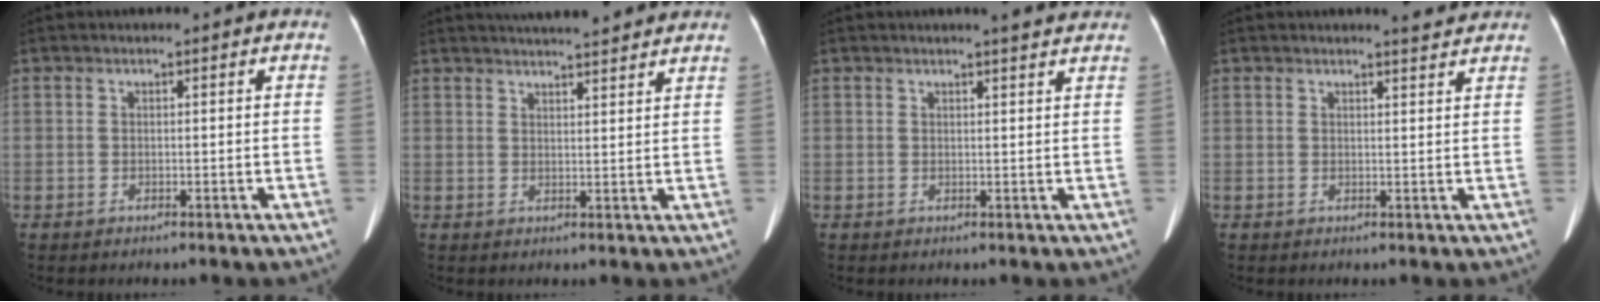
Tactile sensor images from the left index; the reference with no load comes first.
{"total": 10.9, "force": [9.8, 1.1, 4.6], "torque": [-0.066, 0.020, 0.124]}
{"total": 3.8, "force": [3.5, 0.2, 1.6], "torque": [-0.024, 0.004, 0.033]}
{"total": 2.8, "force": [2.7, 0.1, 0.8], "torque": [-0.016, -0.003, 0.029]}